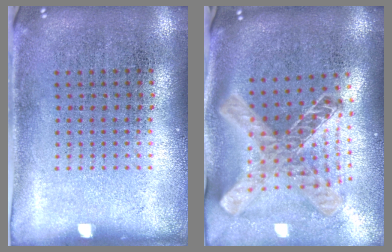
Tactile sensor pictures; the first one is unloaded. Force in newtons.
{"total": 2.1, "press": 1.7, "slide": 1.2}